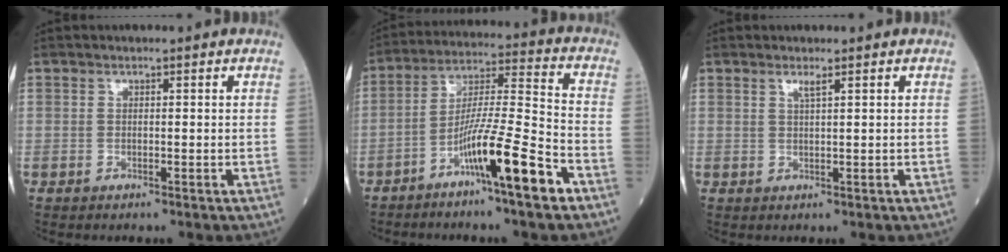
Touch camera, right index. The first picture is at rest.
{"total": 12.2, "force": [-6.7, -0.4, 10.1], "torque": [-0.176, -0.004, -0.124]}
{"total": 1.2, "force": [0.8, -0.2, 0.9], "torque": [-0.021, -0.004, 0.016]}